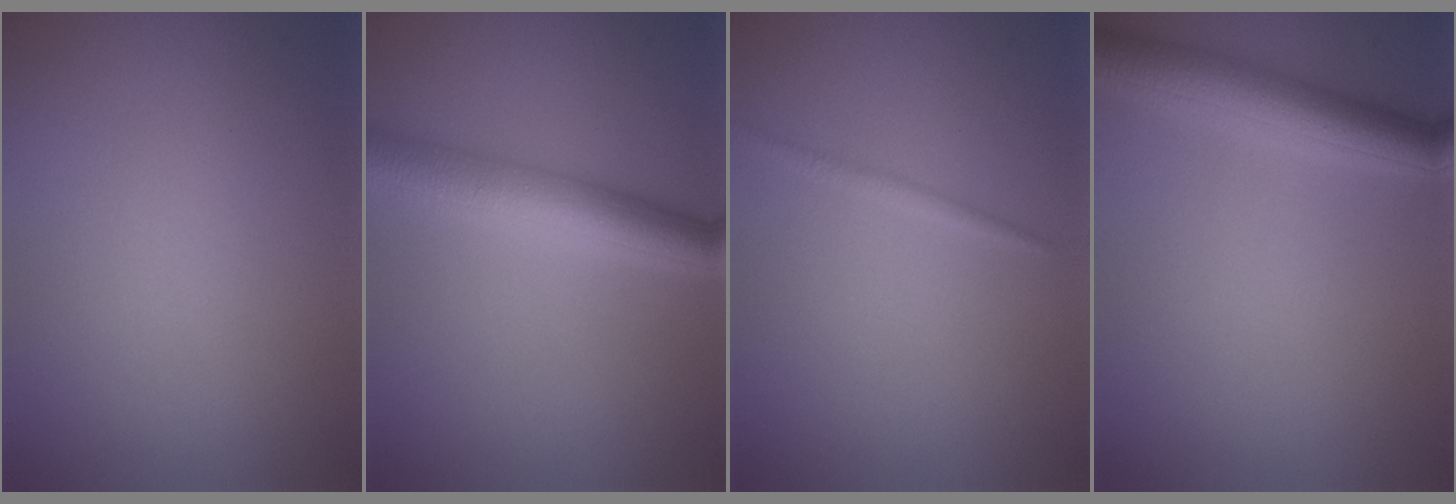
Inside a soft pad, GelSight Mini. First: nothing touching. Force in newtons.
{"total": 5.7, "press": 5.7, "slide": 0.1}
{"total": 0.8, "press": 0.8, "slide": 0.0}
{"total": 4.6, "press": 4.6, "slide": 0.1}